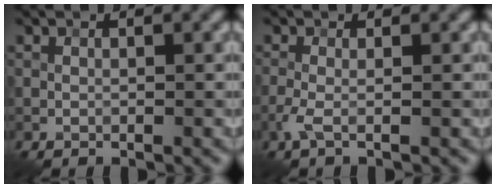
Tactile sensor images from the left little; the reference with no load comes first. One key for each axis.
{"total": 1.6, "fx": -0.5, "fy": 0.3, "fz": 1.5, "tx": -0.038, "ty": -0.002, "tz": -0.015}